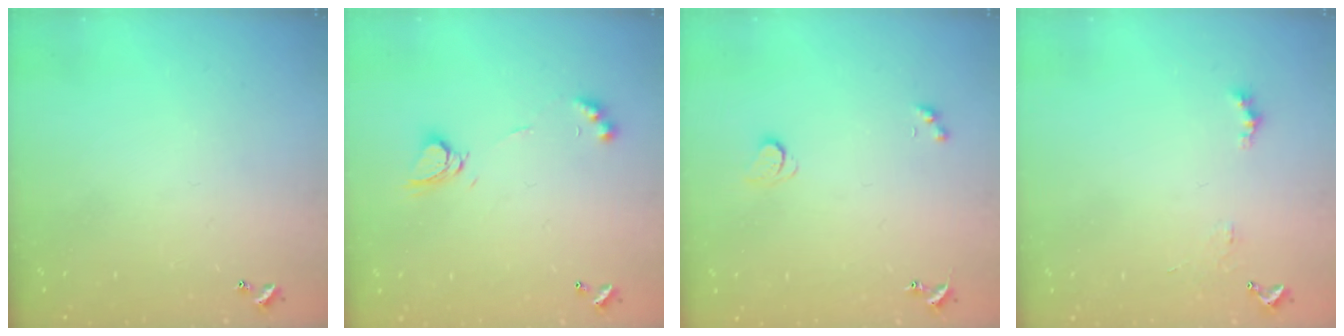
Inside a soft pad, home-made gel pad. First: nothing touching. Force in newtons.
{"total": 5.4, "press": 5.4, "slide": 0.2}
{"total": 1.9, "press": 1.9, "slide": 0.5}
{"total": 2.1, "press": 2.0, "slide": 0.5}